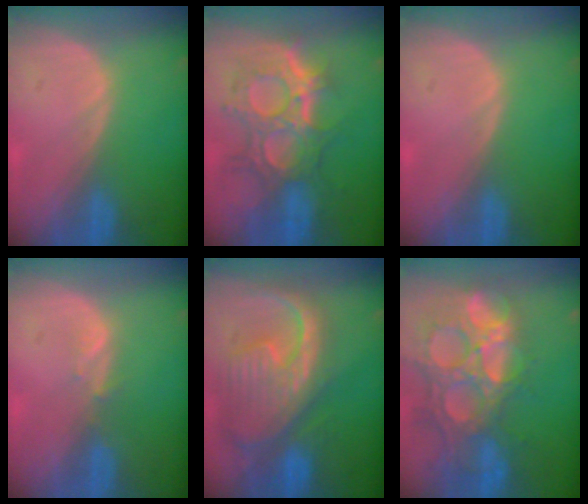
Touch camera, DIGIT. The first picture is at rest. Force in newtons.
{"total": 10.8, "press": 10.2, "slide": 3.8}
{"total": 0.0}
{"total": 1.4, "press": 1.2, "slide": 0.6}
{"total": 12.5, "press": 10.7, "slide": 6.5}
{"total": 14.7, "press": 12.1, "slide": 8.3}